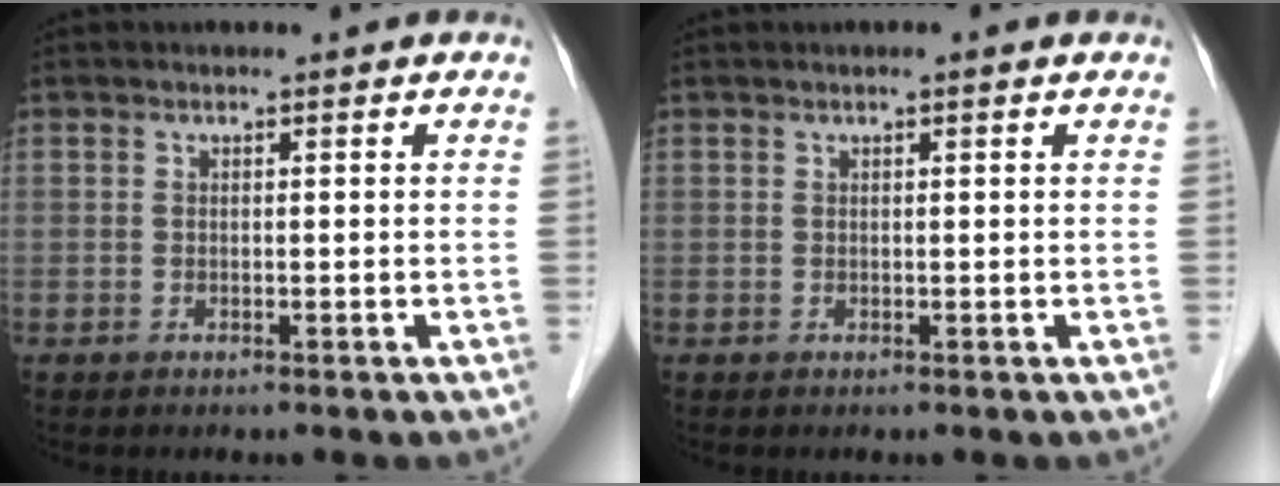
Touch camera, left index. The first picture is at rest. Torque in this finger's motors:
{"motor_torque": [0.45, -0.46, 0.13, 0.02]}